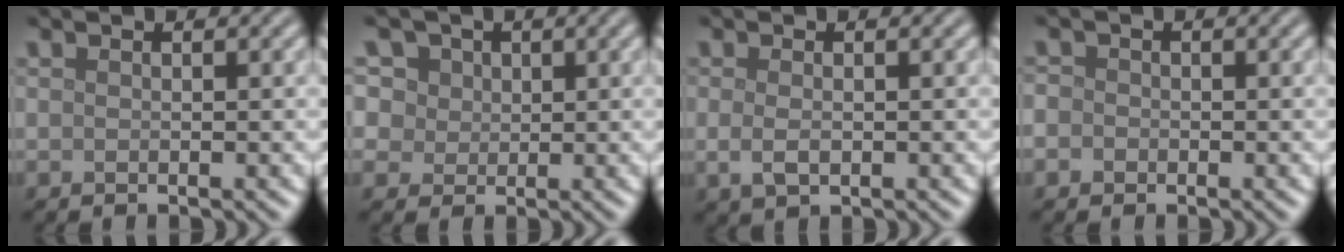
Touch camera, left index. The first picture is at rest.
{"total": 9.4, "force": [5.0, 6.8, 4.2], "torque": [-0.083, 0.029, 0.058]}
{"total": 1.7, "force": [-0.2, 0.9, 1.4], "torque": [-0.032, -0.005, -0.003]}
{"total": 1.5, "force": [-0.3, 1.4, 0.5], "torque": [0.004, 0.005, -0.014]}